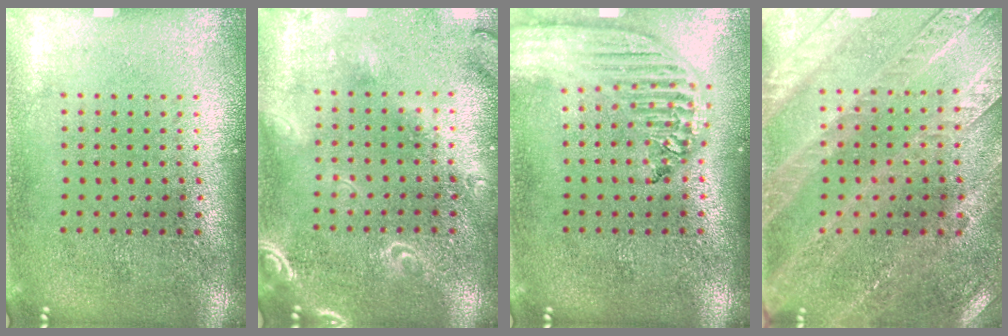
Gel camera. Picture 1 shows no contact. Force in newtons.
{"total": 2.1, "press": 1.9, "slide": 0.7}
{"total": 2.3, "press": 1.9, "slide": 1.2}
{"total": 2.9, "press": 2.7, "slide": 1.1}